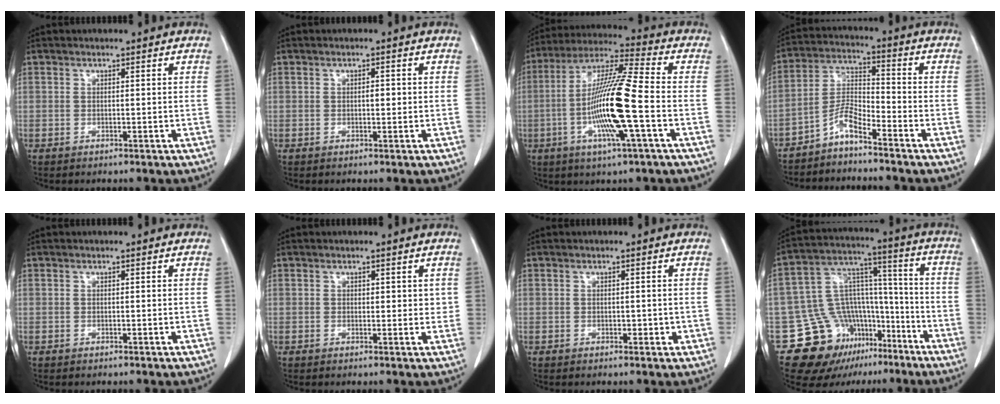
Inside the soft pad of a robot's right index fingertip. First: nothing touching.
{"total": 1.2, "force": [0.0, 0.5, 1.1], "torque": [-0.017, 0.002, 0.000]}
{"total": 15.4, "force": [-3.5, 0.1, 15.0], "torque": [-0.292, -0.005, -0.073]}
{"total": 5.7, "force": [-4.5, 1.1, 3.3], "torque": [-0.074, 0.009, -0.091]}
{"total": 0.0}
{"total": 1.6, "force": [0.6, 1.1, 1.0], "torque": [-0.004, -0.002, 0.007]}
{"total": 1.2, "force": [-0.2, 0.9, 0.8], "torque": [-0.006, 0.003, -0.001]}
{"total": 16.8, "force": [-10.0, 11.7, 6.7], "torque": [-0.108, 0.085, -0.152]}